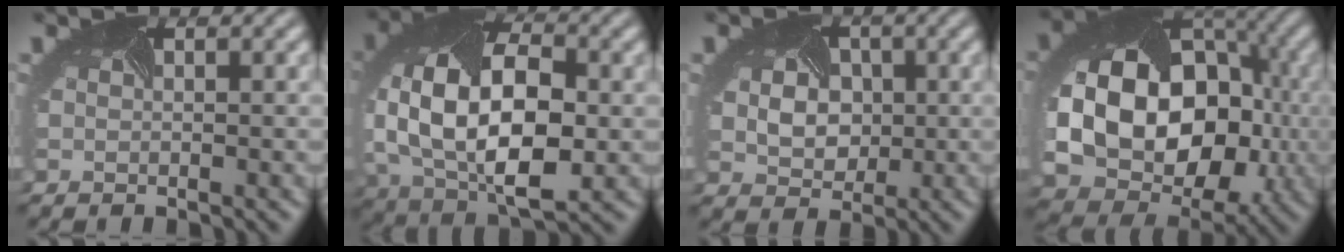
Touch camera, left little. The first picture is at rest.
{"total": 13.3, "force": [-0.6, 8.1, 10.6], "torque": [-0.218, -0.015, -0.004]}
{"total": 5.2, "force": [0.6, 4.2, 3.1], "torque": [-0.049, 0.006, -0.003]}
{"total": 17.6, "force": [-0.8, 13.8, 11.0], "torque": [-0.191, -0.032, -0.002]}